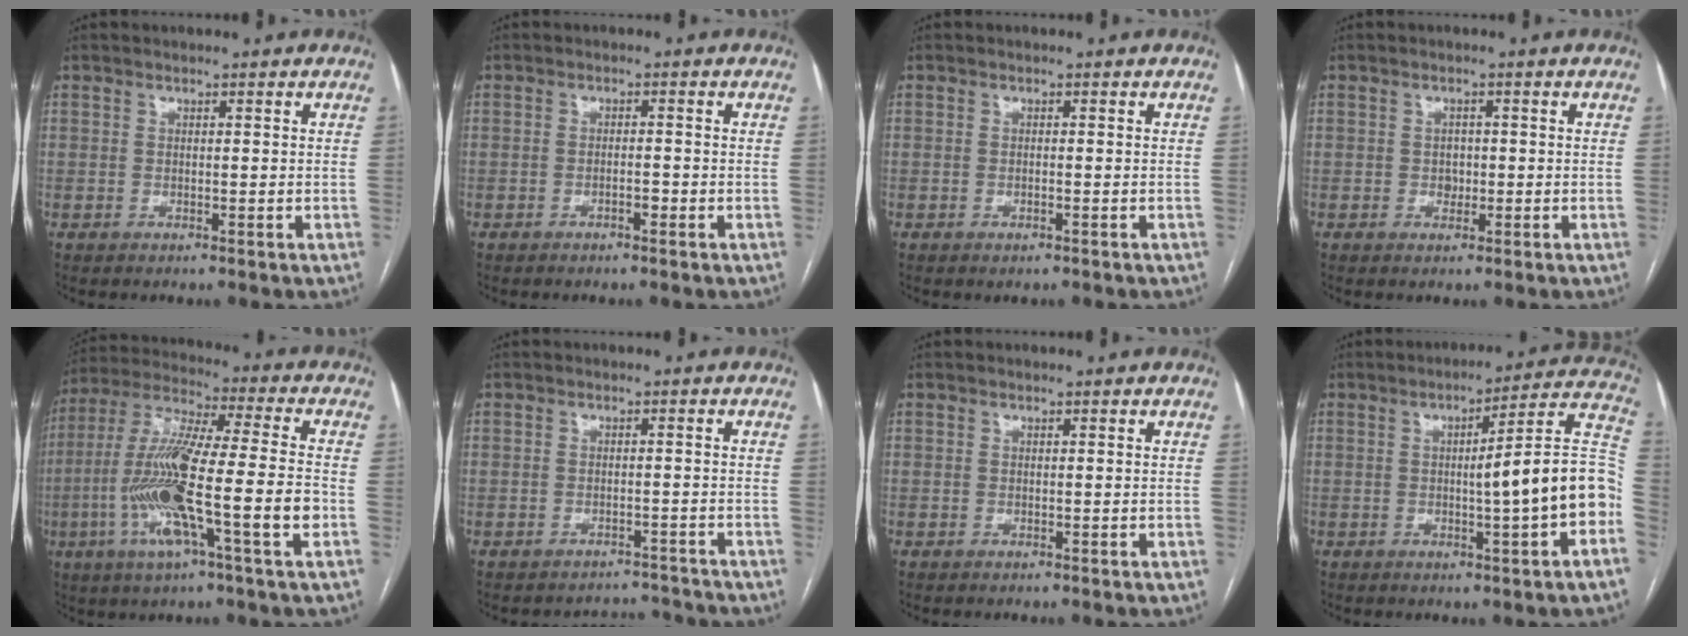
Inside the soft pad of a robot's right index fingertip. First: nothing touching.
{"total": 1.4, "force": [-0.8, 0.4, 1.1], "torque": [-0.020, 0.001, -0.012]}
{"total": 0.7, "force": [-0.4, 0.1, 0.6], "torque": [-0.013, -0.002, -0.003]}
{"total": 1.8, "force": [-0.2, 1.5, 1.0], "torque": [-0.013, 0.003, 0.000]}
{"total": 18.1, "force": [-4.8, 0.7, 17.4], "torque": [-0.339, -0.007, -0.090]}
{"total": 4.3, "force": [-4.0, 0.4, -1.5], "torque": [0.023, 0.018, -0.047]}
{"total": 0.0}
{"total": 14.3, "force": [-2.2, -0.2, 14.1], "torque": [-0.179, 0.025, -0.035]}